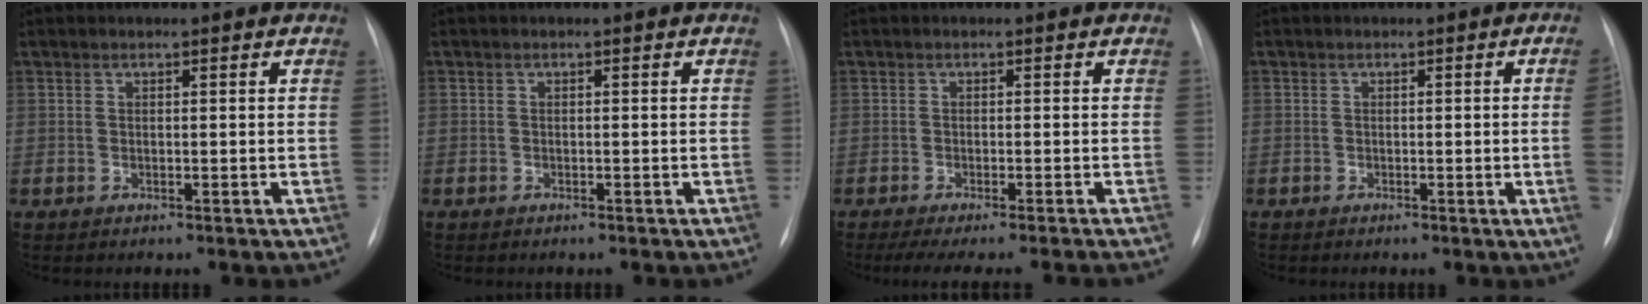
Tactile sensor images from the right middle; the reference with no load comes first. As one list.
[{"total": 0.6, "force": [-0.4, 0.4, 0.0], "torque": [-0.001, 0.003, -0.006]}, {"total": 10.7, "force": [-9.6, -0.5, 4.8], "torque": [-0.046, -0.021, -0.125]}, {"total": 3.0, "force": [-0.3, -0.9, 2.8], "torque": [-0.030, -0.004, -0.005]}]